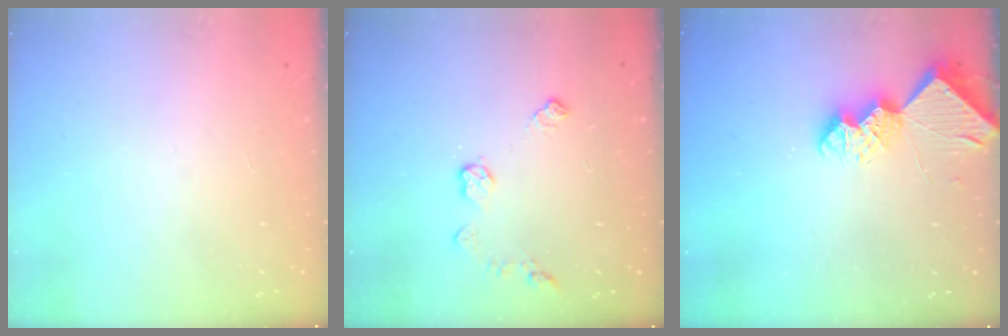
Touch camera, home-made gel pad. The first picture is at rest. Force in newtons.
{"total": 6.6, "press": 6.6, "slide": 0.6}
{"total": 9.7, "press": 9.7, "slide": 1.0}